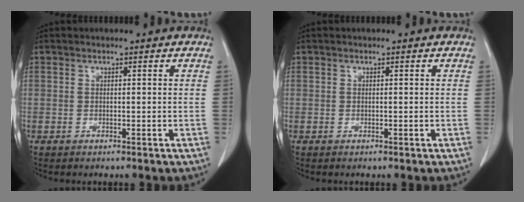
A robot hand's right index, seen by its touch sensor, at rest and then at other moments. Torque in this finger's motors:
{"motor_torque": [0.18, 0.02, 0.05, -0.01]}